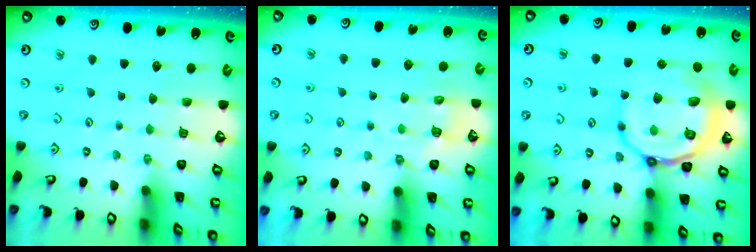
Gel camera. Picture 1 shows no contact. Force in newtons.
{"total": 6.2, "press": 6.1, "slide": 1.0}
{"total": 17.7, "press": 17.6, "slide": 1.8}